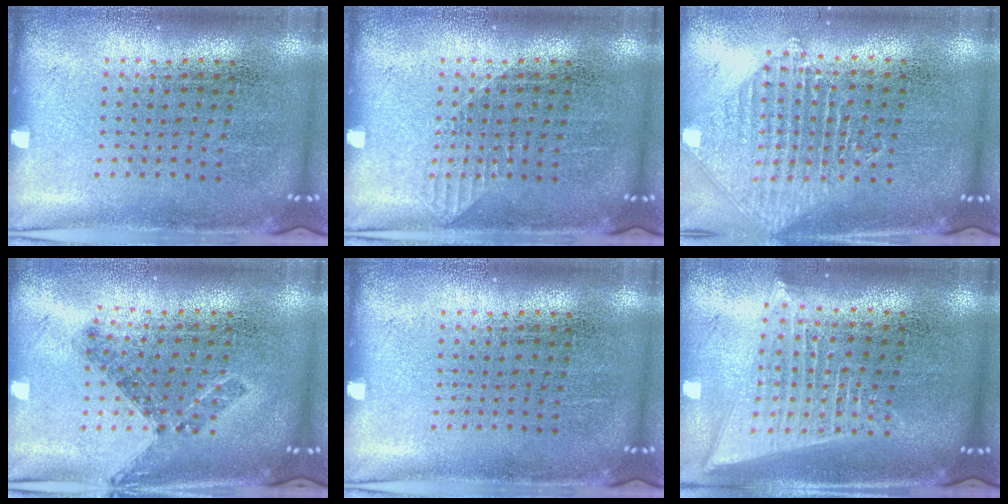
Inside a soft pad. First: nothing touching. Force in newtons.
{"total": 0.7, "press": 0.6, "slide": 0.2}
{"total": 1.2, "press": 1.2, "slide": 0.2}
{"total": 0.8, "press": 0.8, "slide": 0.3}
{"total": 0.0}
{"total": 2.1, "press": 1.8, "slide": 1.1}